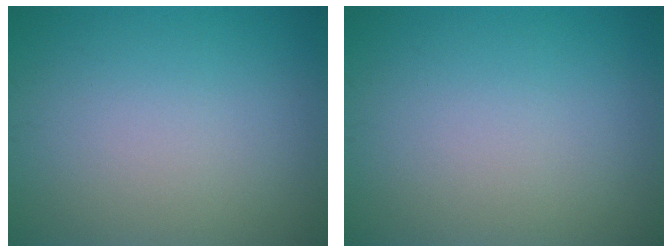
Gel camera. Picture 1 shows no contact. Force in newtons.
{"total": 0.0}